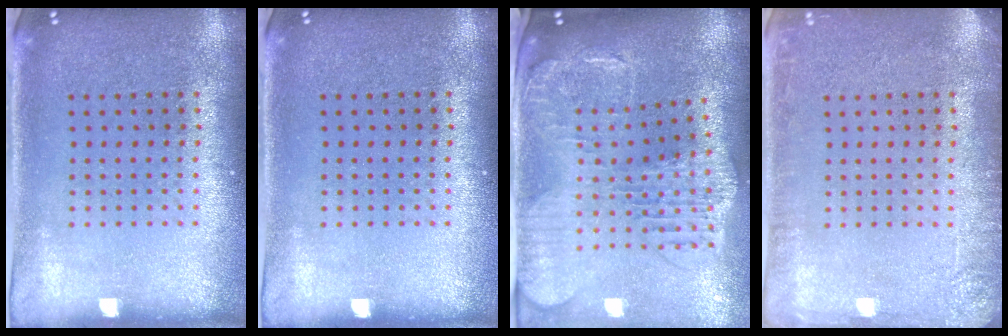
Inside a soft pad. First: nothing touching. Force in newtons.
{"total": 0.0}
{"total": 2.5, "press": 2.2, "slide": 1.2}
{"total": 2.1, "press": 2.1, "slide": 0.3}